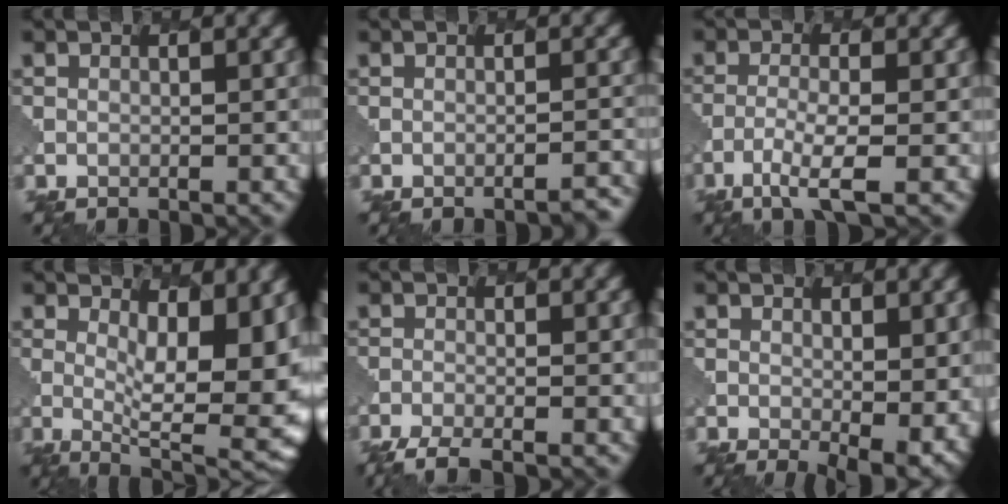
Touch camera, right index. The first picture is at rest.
{"total": 2.1, "force": [-1.8, 0.4, 0.9], "torque": [0.002, 0.008, -0.028]}
{"total": 3.3, "force": [-1.5, 0.4, 2.9], "torque": [-0.060, 0.000, -0.039]}
{"total": 11.1, "force": [1.3, 4.4, 10.1], "torque": [-0.115, -0.007, 0.022]}
{"total": 3.2, "force": [-2.5, 0.6, 1.9], "torque": [-0.033, -0.003, -0.053]}
{"total": 4.3, "force": [0.1, 1.9, 3.8], "torque": [-0.051, -0.019, 0.009]}